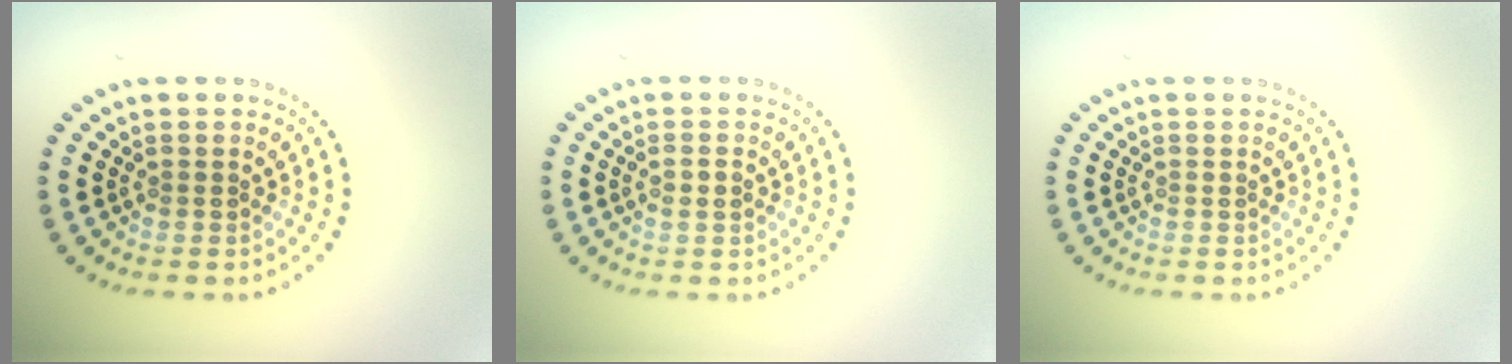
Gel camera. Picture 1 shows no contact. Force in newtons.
{"total": 1.1, "press": 1.1, "slide": 0.3}
{"total": 0.0}